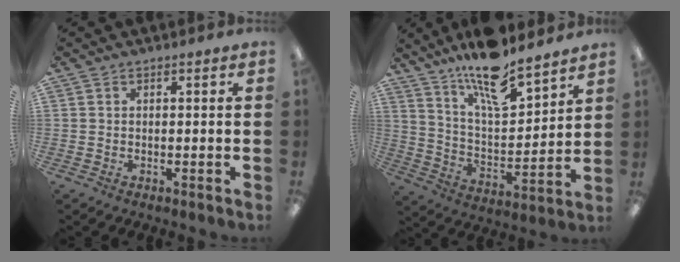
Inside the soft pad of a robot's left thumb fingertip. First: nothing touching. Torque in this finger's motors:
{"motor_torque": [0.39, 0.22, 1.53, -1.24, 0.21]}